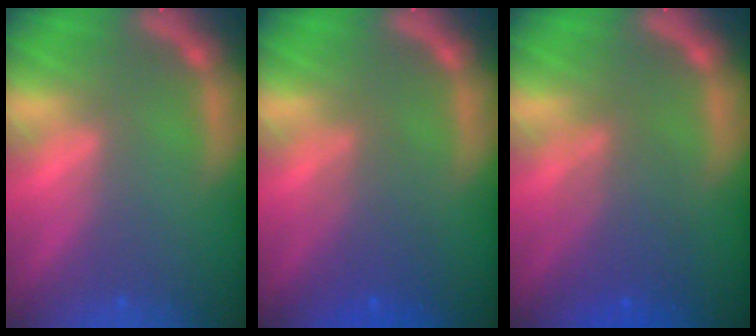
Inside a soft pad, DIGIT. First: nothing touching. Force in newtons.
{"total": 3.6}
{"total": 4.6}